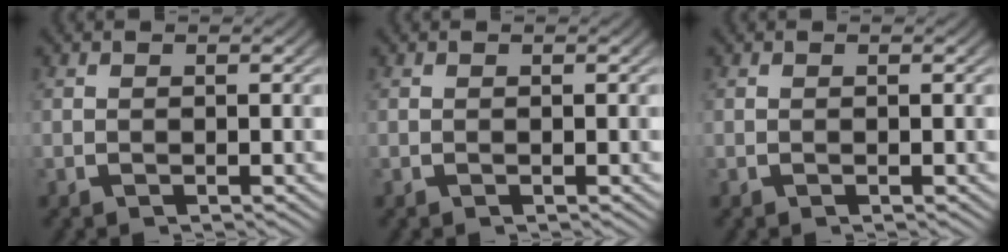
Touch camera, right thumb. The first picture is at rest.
{"total": 0.0}
{"total": 0.0}